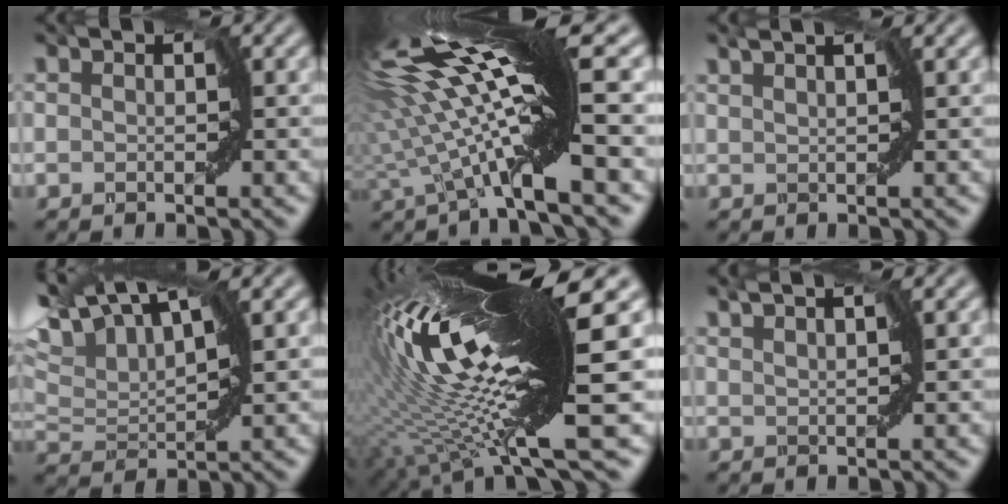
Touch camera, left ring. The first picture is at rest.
{"total": 11.9, "force": [1.8, 1.5, 11.6], "torque": [-0.215, 0.018, 0.040]}
{"total": 1.1, "force": [0.9, -0.3, 0.5], "torque": [-0.012, 0.003, 0.017]}
{"total": 8.6, "force": [7.5, 1.5, 3.9], "torque": [-0.103, 0.021, 0.125]}
{"total": 16.5, "force": [2.8, 2.3, 16.1], "torque": [-0.290, 0.001, 0.058]}
{"total": 1.5, "force": [1.2, -0.4, 0.6], "torque": [-0.011, 0.005, 0.021]}